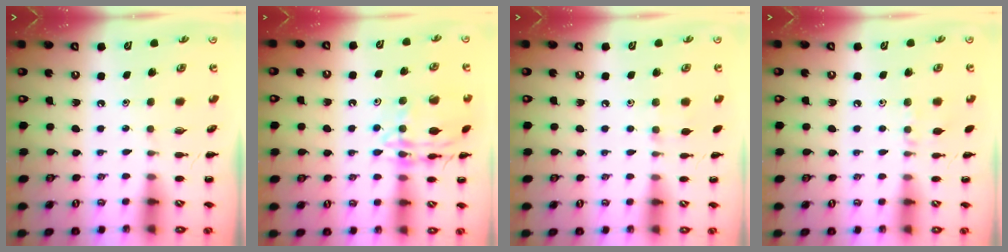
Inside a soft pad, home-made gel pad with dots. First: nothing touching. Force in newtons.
{"total": 15.0, "press": 14.9, "slide": 1.2}
{"total": 4.7, "press": 4.3, "slide": 1.9}
{"total": 5.6, "press": 5.4, "slide": 1.3}